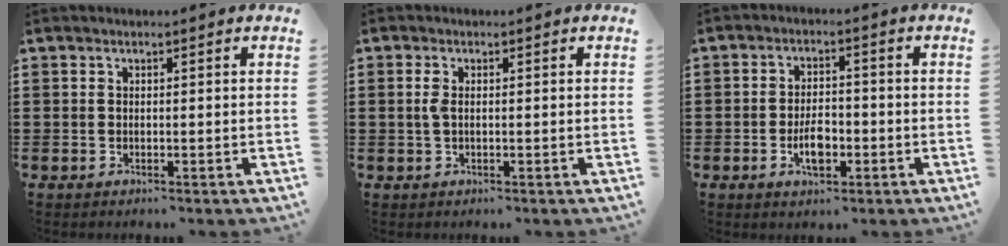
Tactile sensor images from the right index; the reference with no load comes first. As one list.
[{"total": 1.8, "force": [0.1, 0.6, 1.7], "torque": [-0.041, 0.000, -0.002]}, {"total": 4.7, "force": [-1.5, 2.2, 3.8], "torque": [-0.073, 0.000, -0.031]}]